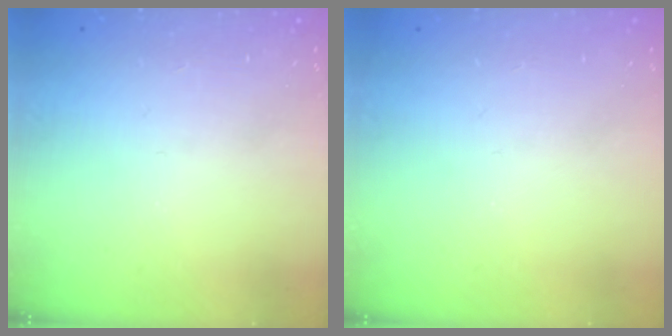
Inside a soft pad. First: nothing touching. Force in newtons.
{"total": 0.0}